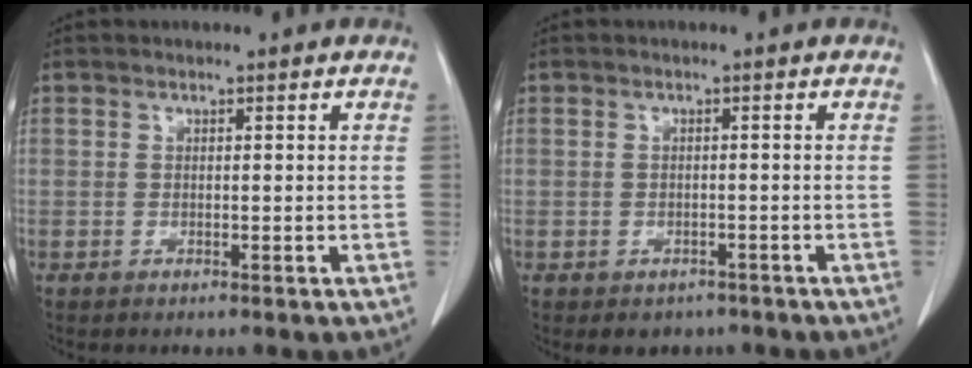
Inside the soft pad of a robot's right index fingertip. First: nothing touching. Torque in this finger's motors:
{"motor_torque": [-1.02, -0.28, -0.32, -0.13]}